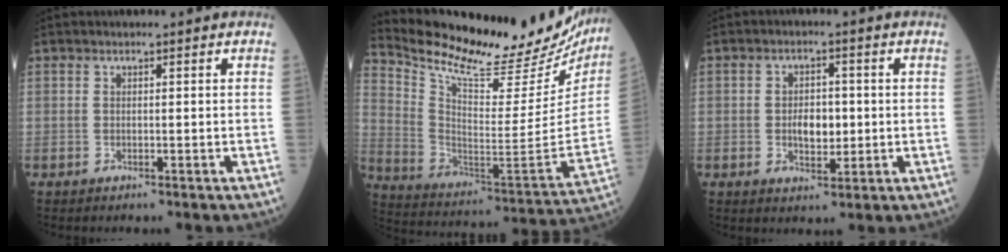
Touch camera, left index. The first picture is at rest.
{"total": 28.1, "force": [25.0, 6.0, 11.3], "torque": [-0.197, -0.071, 0.352]}
{"total": 4.5, "force": [-0.2, 2.5, 3.7], "torque": [-0.063, 0.001, 0.000]}